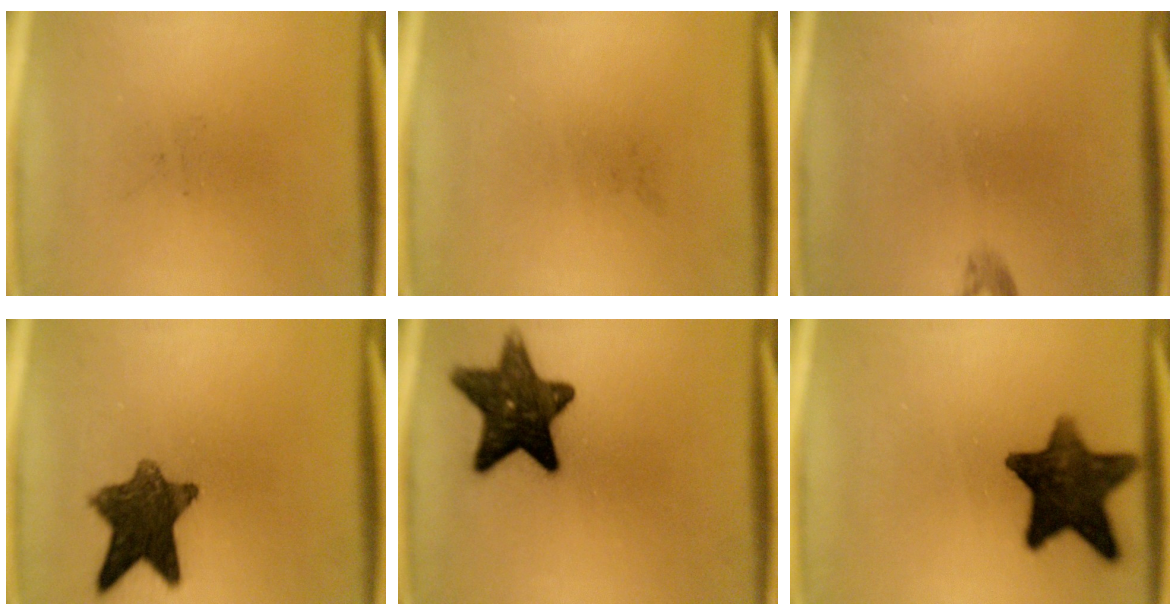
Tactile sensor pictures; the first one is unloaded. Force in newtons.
{"total": 0.0}
{"total": 0.9}
{"total": 10.1}
{"total": 13.5}
{"total": 13.2}